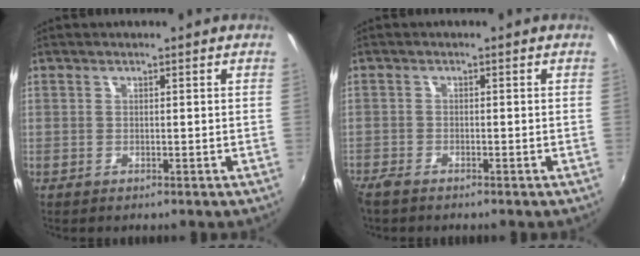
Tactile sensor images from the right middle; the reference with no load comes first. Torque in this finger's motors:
{"motor_torque": [0.03, -0.04, 0.17, 0.03]}